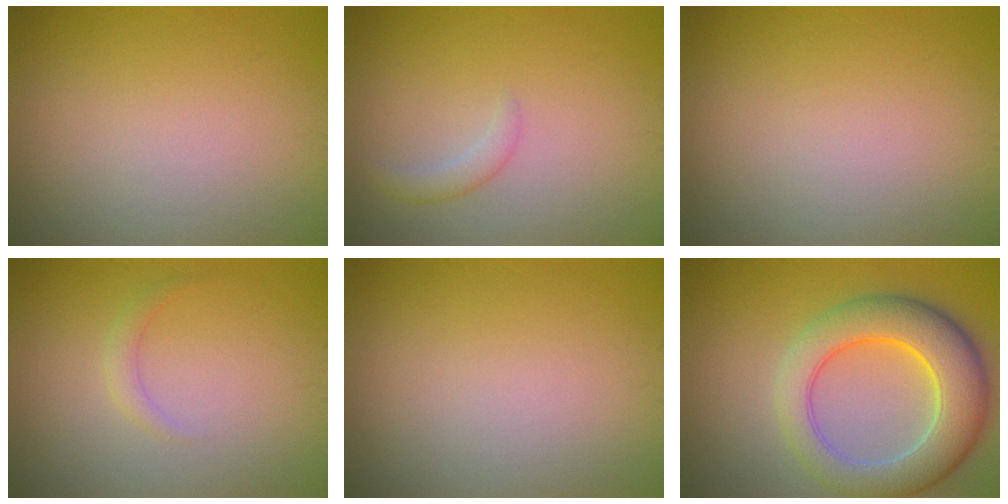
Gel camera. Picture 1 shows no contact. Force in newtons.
{"total": 1.4, "press": 1.3, "slide": 0.1}
{"total": 0.0}
{"total": 1.1, "press": 1.1, "slide": 0.1}
{"total": 0.0}
{"total": 8.3, "press": 8.3, "slide": 0.4}